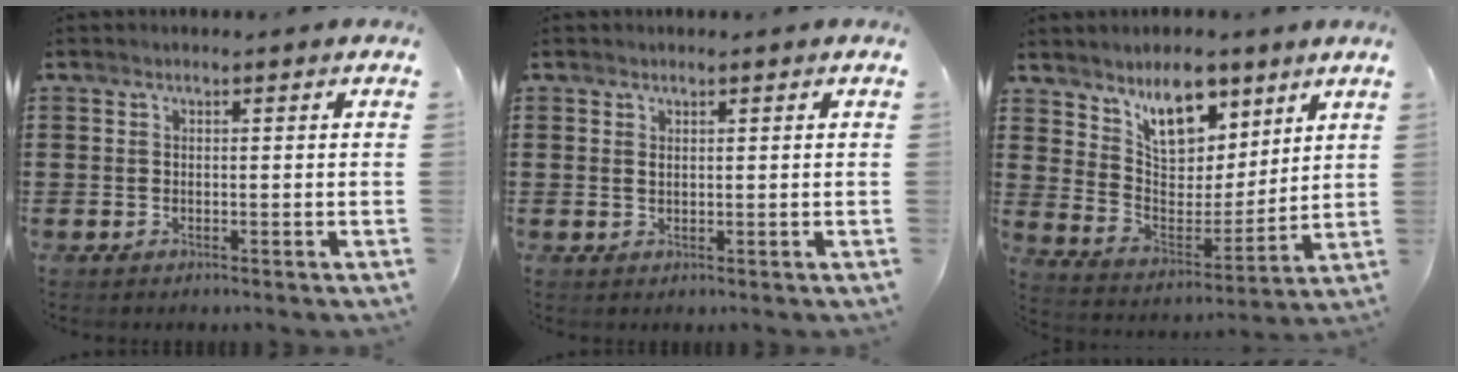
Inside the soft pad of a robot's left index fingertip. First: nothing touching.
{"total": 0.8, "force": [0.5, 0.2, 0.6], "torque": [-0.013, 0.001, 0.010]}
{"total": 10.0, "force": [7.3, 5.1, 4.5], "torque": [-0.081, -0.034, 0.133]}